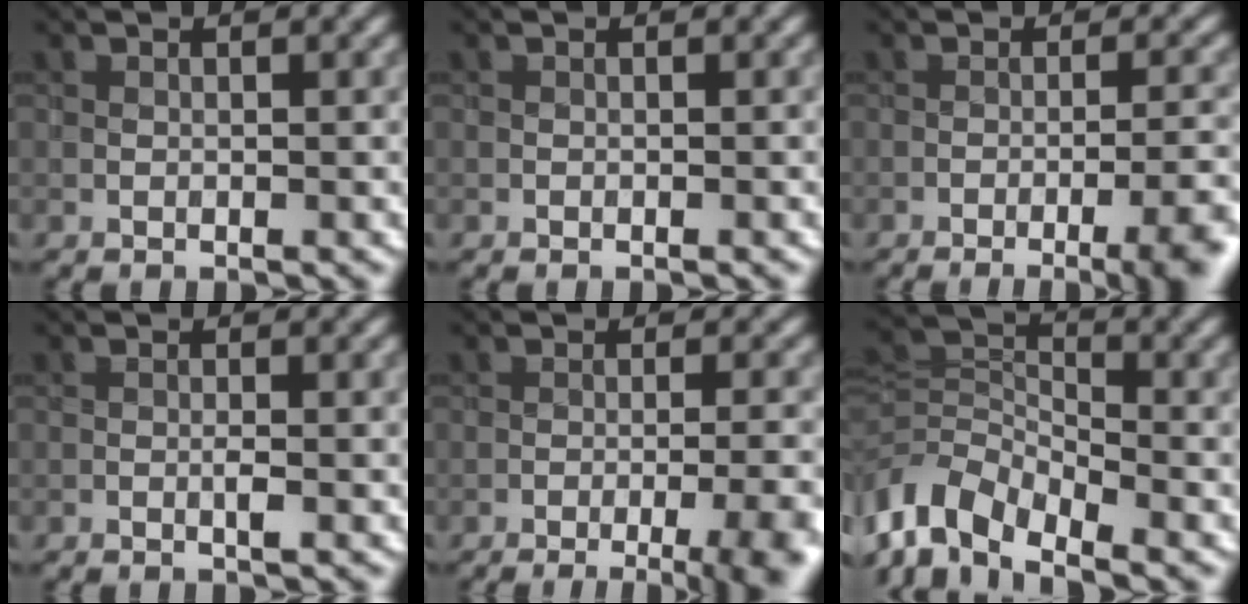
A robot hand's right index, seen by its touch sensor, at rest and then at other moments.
{"total": 0.0}
{"total": 7.2, "force": [-4.1, 1.9, 5.6], "torque": [-0.059, 0.001, -0.051]}
{"total": 1.1, "force": [-0.4, 0.0, 1.1], "torque": [-0.020, 0.000, -0.008]}
{"total": 9.7, "force": [-5.4, 3.1, 7.4], "torque": [-0.062, 0.002, -0.054]}
{"total": 6.7, "force": [-4.1, 3.7, 3.7], "torque": [-0.073, -0.001, -0.096]}